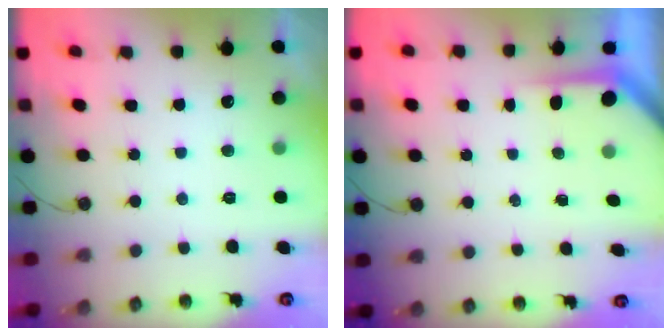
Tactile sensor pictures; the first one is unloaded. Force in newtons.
{"total": 3.6, "press": 3.6, "slide": 0.3}